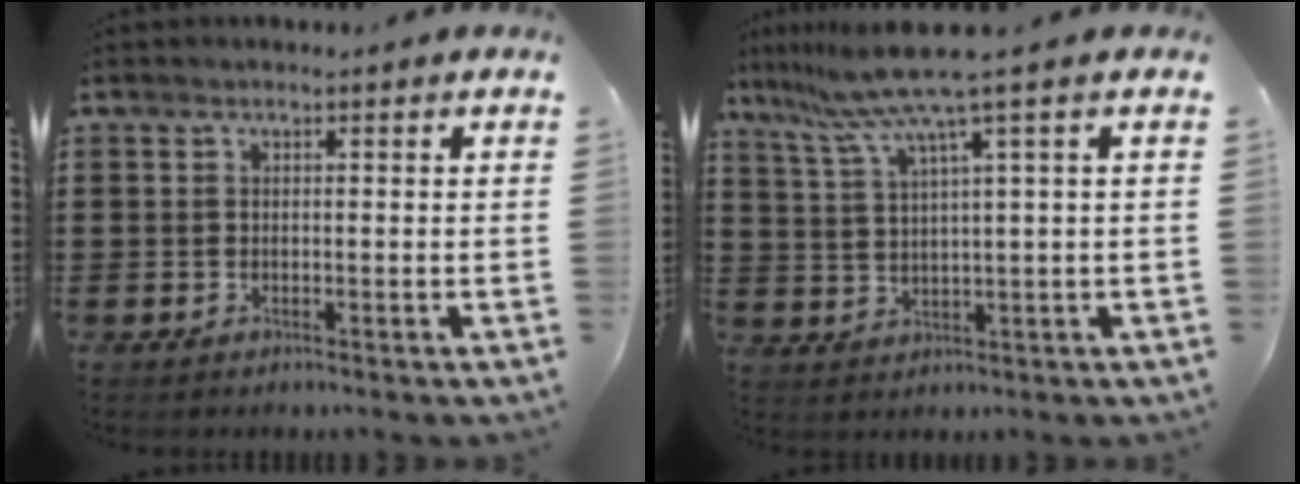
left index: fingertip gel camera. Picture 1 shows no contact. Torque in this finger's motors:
{"motor_torque": [1.01, -0.78, 0.33, 0.15]}